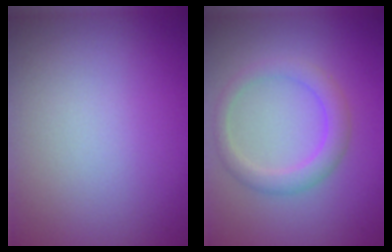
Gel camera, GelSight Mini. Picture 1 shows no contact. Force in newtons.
{"total": 2.7, "press": 2.7, "slide": 0.1}